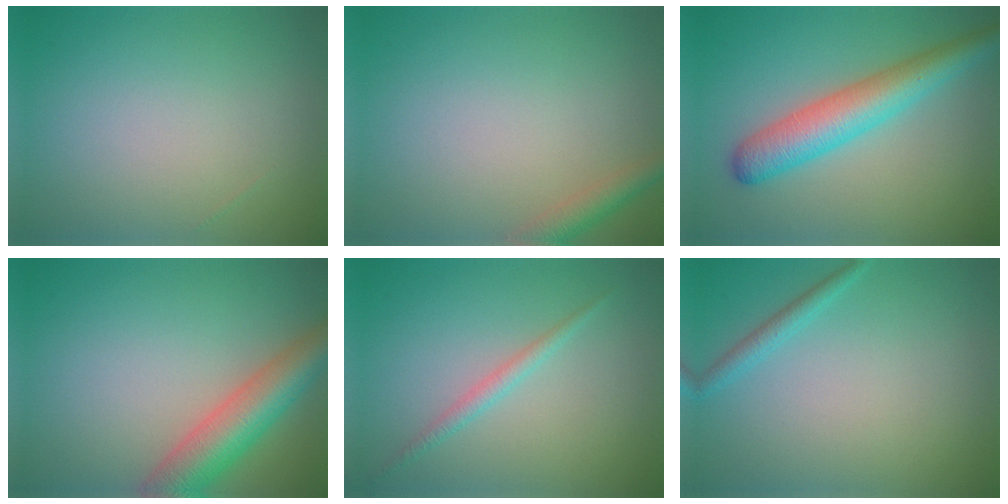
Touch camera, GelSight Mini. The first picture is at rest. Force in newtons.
{"total": 2.0, "press": 2.0, "slide": 0.1}
{"total": 5.6, "press": 5.6, "slide": 0.2}
{"total": 6.2, "press": 6.2, "slide": 0.3}
{"total": 1.4, "press": 1.4, "slide": 0.1}
{"total": 1.4, "press": 1.4, "slide": 0.1}